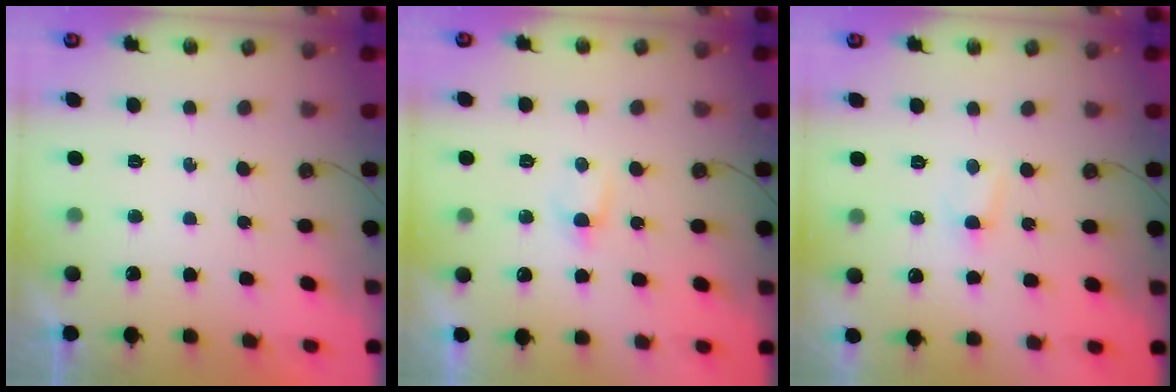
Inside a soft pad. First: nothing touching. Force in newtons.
{"total": 2.5, "press": 2.5, "slide": 0.4}
{"total": 2.8, "press": 2.8, "slide": 0.4}